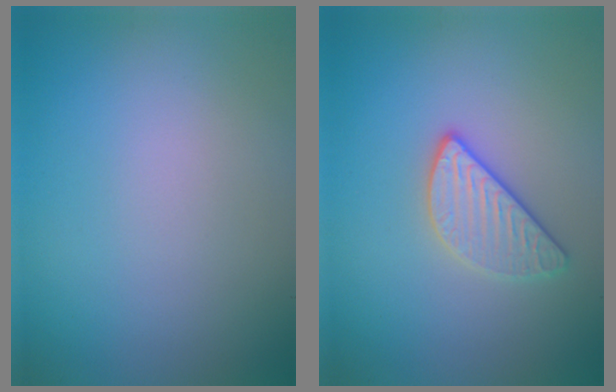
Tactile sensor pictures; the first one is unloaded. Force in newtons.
{"total": 2.6, "press": 2.5, "slide": 0.7}